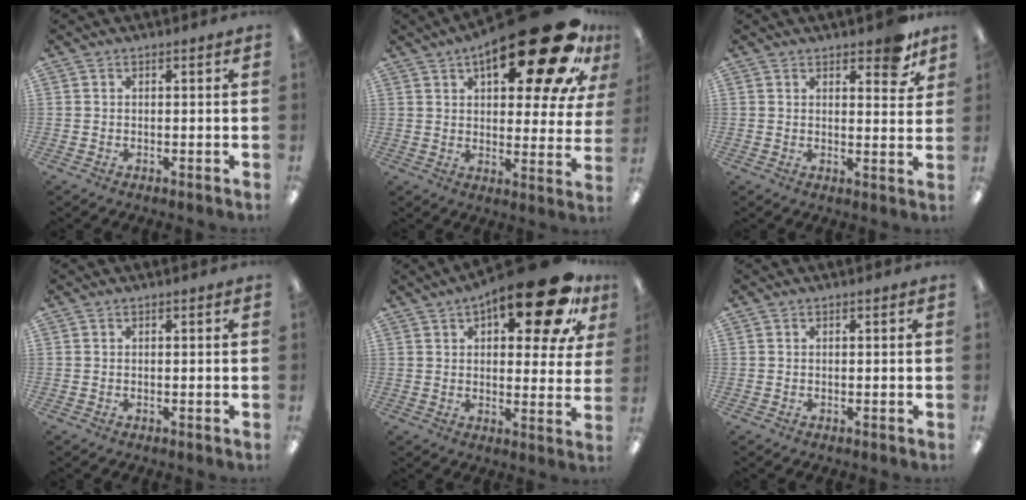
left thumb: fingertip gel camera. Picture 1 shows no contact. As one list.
[{"total": 26.6, "force": [14.7, 9.5, 20.0], "torque": [-0.275, -0.083, 0.230]}, {"total": 6.4, "force": [4.8, 2.8, 3.3], "torque": [-0.029, -0.026, 0.078]}, {"total": 0.0}, {"total": 19.5, "force": [11.0, 6.6, 14.7], "torque": [-0.199, -0.055, 0.170]}, {"total": 0.0}]